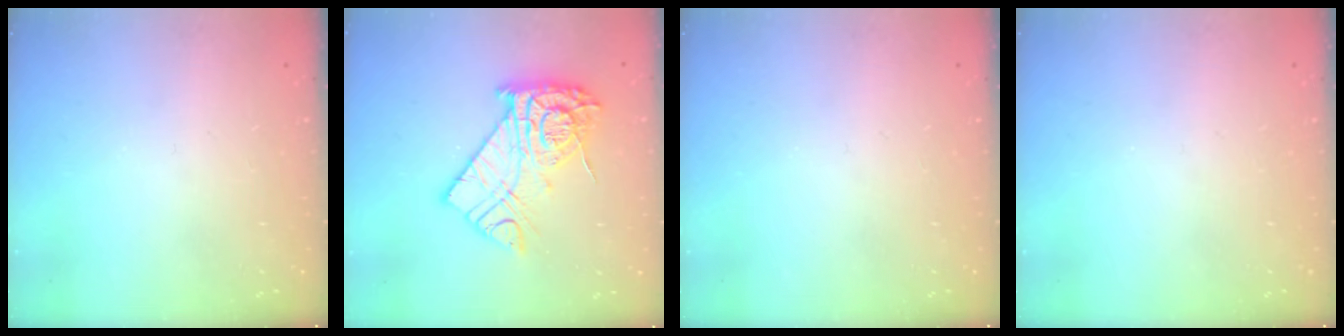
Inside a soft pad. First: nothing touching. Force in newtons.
{"total": 15.9, "press": 15.8, "slide": 1.4}
{"total": 0.0}
{"total": 0.0}